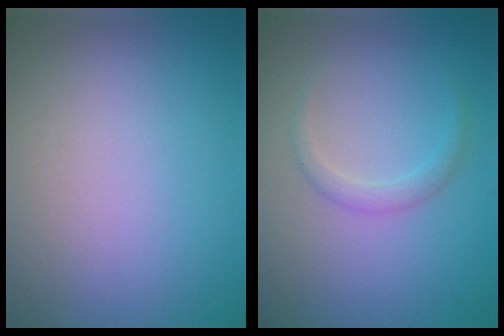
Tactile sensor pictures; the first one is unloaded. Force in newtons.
{"total": 1.3, "press": 1.3, "slide": 0.0}